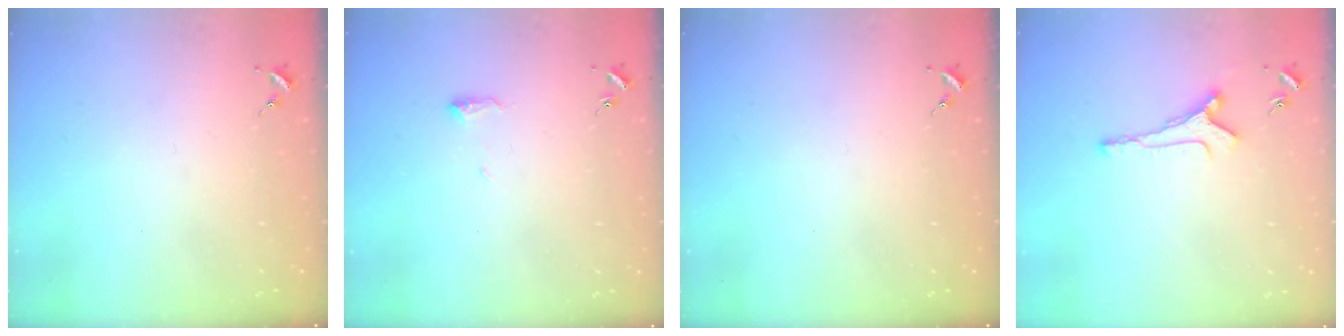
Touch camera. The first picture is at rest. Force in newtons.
{"total": 6.0, "press": 5.9, "slide": 1.1}
{"total": 0.0}
{"total": 5.9, "press": 5.8, "slide": 0.7}